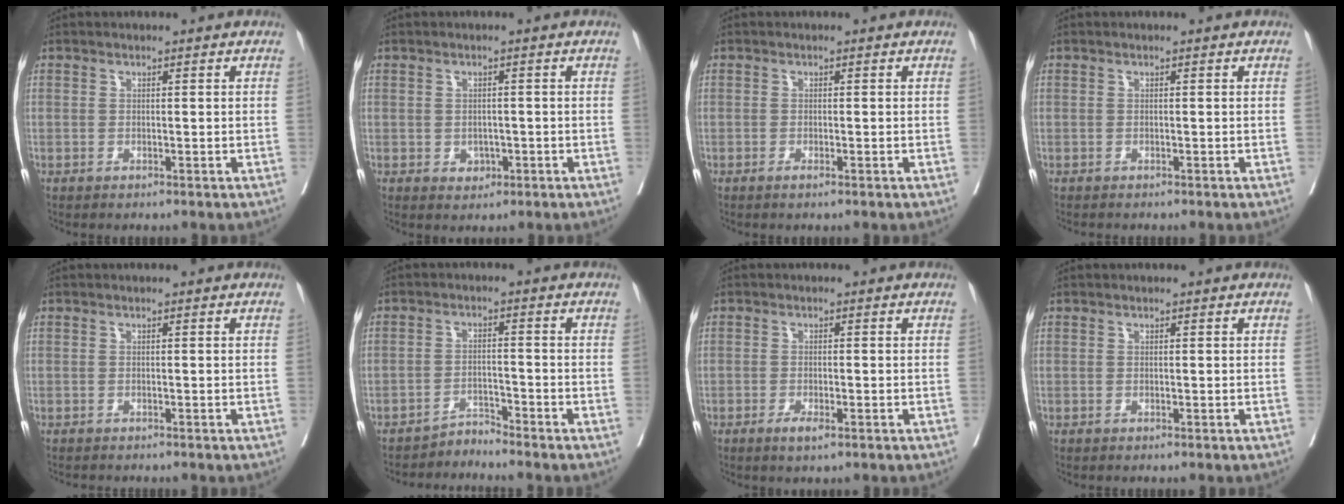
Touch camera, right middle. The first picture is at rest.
{"total": 1.9, "force": [-0.7, 1.6, 0.9], "torque": [-0.009, 0.004, -0.004]}
{"total": 0.9, "force": [-0.6, 0.0, 0.7], "torque": [-0.014, -0.002, -0.010]}
{"total": 0.9, "force": [-0.8, 0.2, 0.2], "torque": [-0.007, -0.002, -0.013]}
{"total": 1.7, "force": [-1.6, 0.5, 0.5], "torque": [-0.011, -0.005, -0.023]}
{"total": 2.7, "force": [-2.6, -0.5, -0.7], "torque": [0.020, -0.009, -0.042]}
{"total": 3.4, "force": [-2.0, 0.6, 2.6], "torque": [-0.047, -0.003, -0.036]}
{"total": 0.0}